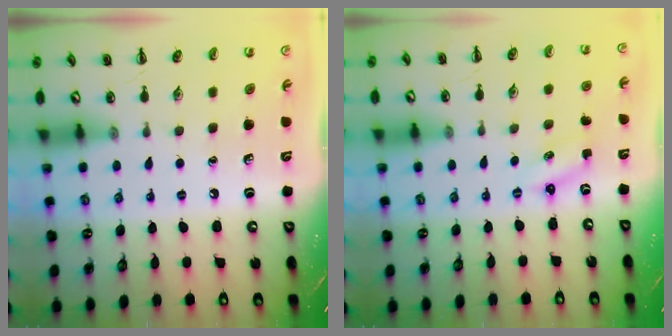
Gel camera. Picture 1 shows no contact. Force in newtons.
{"total": 2.1, "press": 2.0, "slide": 0.6}